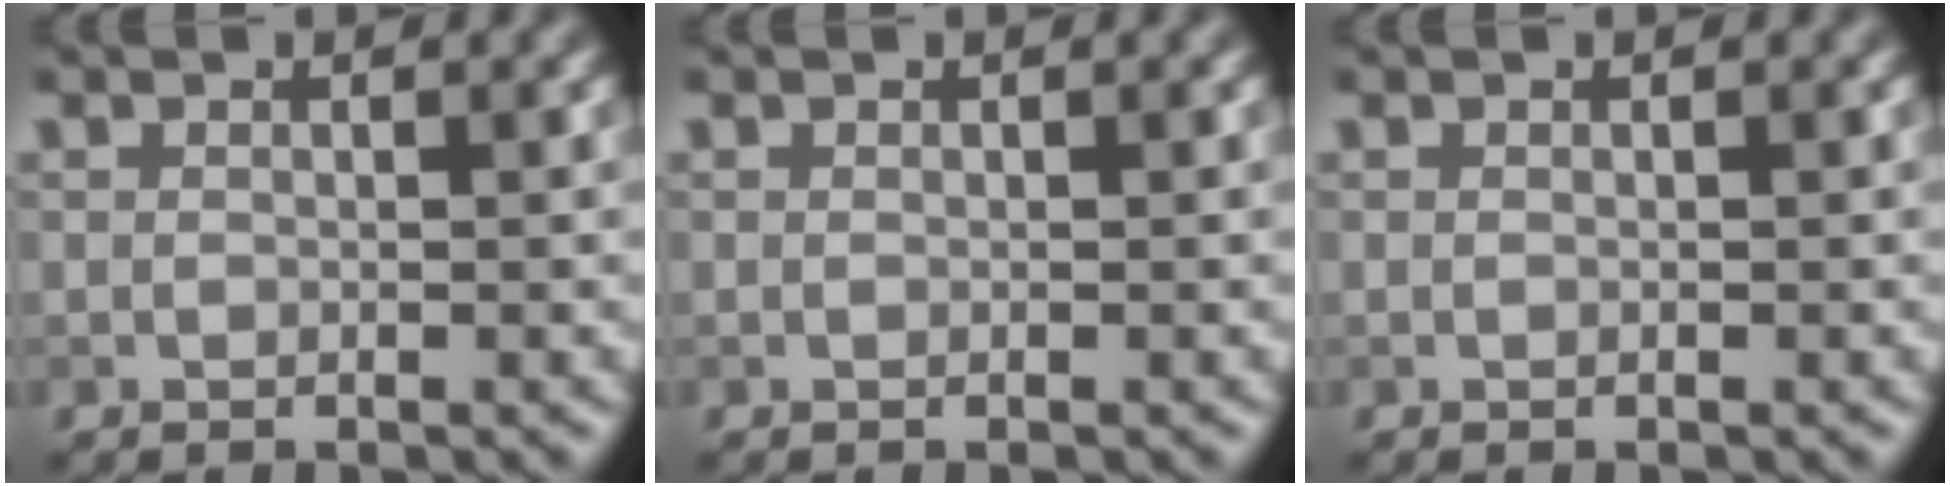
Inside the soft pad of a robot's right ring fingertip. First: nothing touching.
{"total": 0.0}
{"total": 0.0}